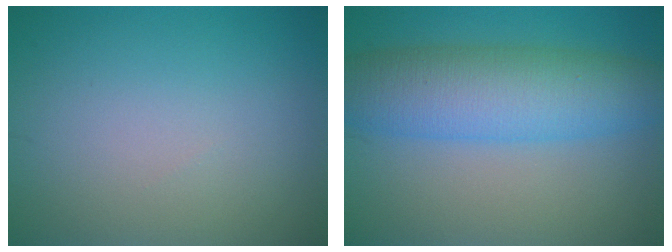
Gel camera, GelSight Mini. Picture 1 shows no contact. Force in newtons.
{"total": 8.1, "press": 8.1, "slide": 0.2}